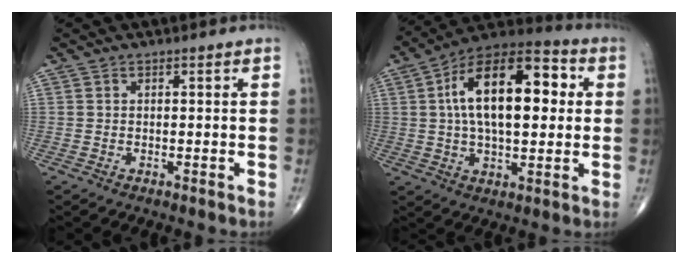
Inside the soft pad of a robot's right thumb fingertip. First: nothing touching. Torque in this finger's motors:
{"motor_torque": [0.14, 3.52, 1.05, 0.03, 0.16]}